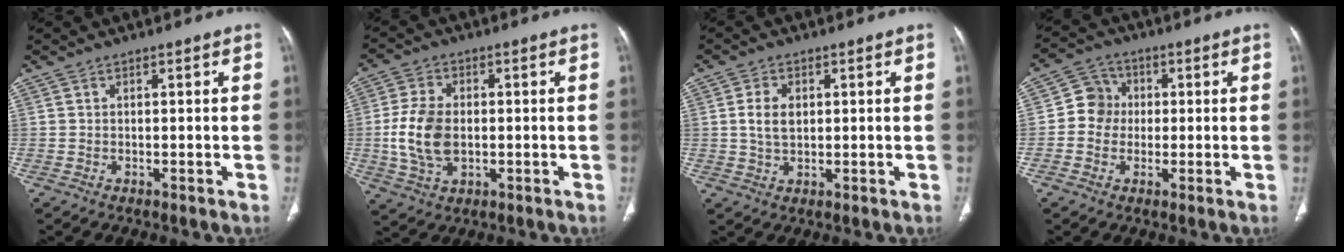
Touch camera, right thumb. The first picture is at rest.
{"total": 9.9, "force": [-0.8, 6.2, 7.7], "torque": [-0.156, 0.003, -0.012]}
{"total": 4.6, "force": [0.8, 2.9, 3.5], "torque": [-0.067, -0.001, 0.016]}
{"total": 6.3, "force": [-0.2, 5.8, 2.4], "torque": [-0.014, 0.015, -0.015]}